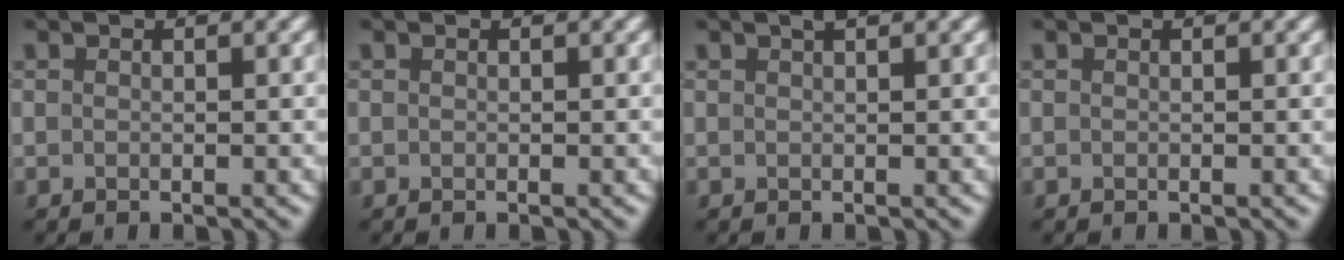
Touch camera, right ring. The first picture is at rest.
{"total": 0.0}
{"total": 0.7, "force": [0.5, 0.1, 0.4], "torque": [-0.010, 0.006, 0.010]}
{"total": 0.0}